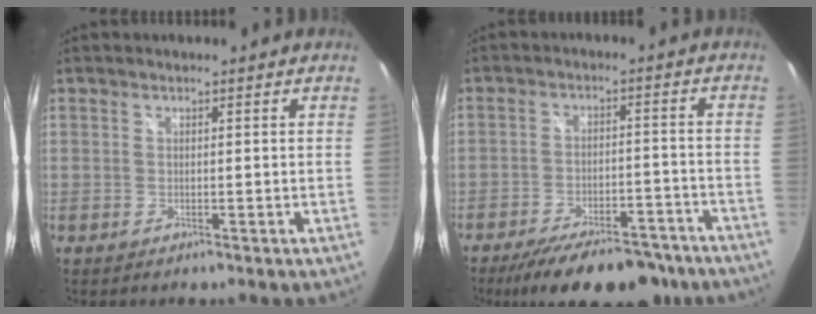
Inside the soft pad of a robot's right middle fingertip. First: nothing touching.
{"total": 18.0, "force": [-14.2, 6.3, 9.0], "torque": [-0.165, -0.019, -0.194]}